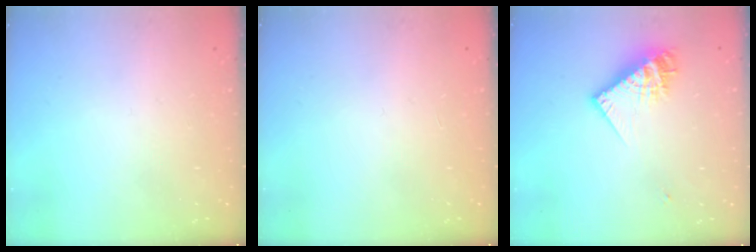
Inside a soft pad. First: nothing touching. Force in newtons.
{"total": 0.0}
{"total": 11.5, "press": 11.5, "slide": 0.8}